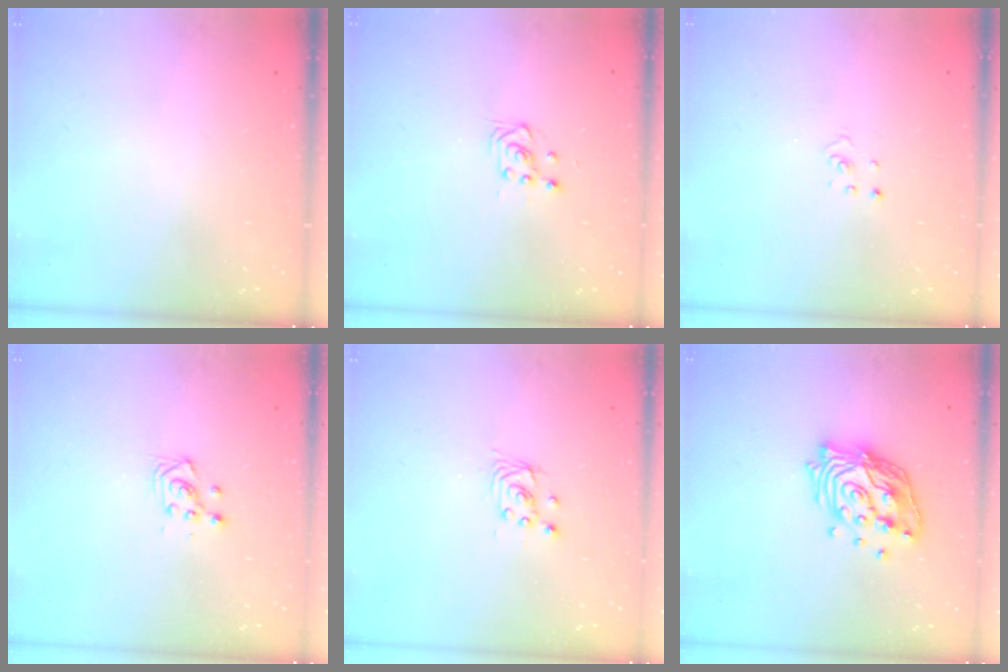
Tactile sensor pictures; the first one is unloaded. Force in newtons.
{"total": 3.6, "press": 3.4, "slide": 1.1}
{"total": 1.1, "press": 1.1, "slide": 0.1}
{"total": 3.0, "press": 2.9, "slide": 0.8}
{"total": 2.8, "press": 2.8, "slide": 0.1}
{"total": 15.2, "press": 15.1, "slide": 1.5}